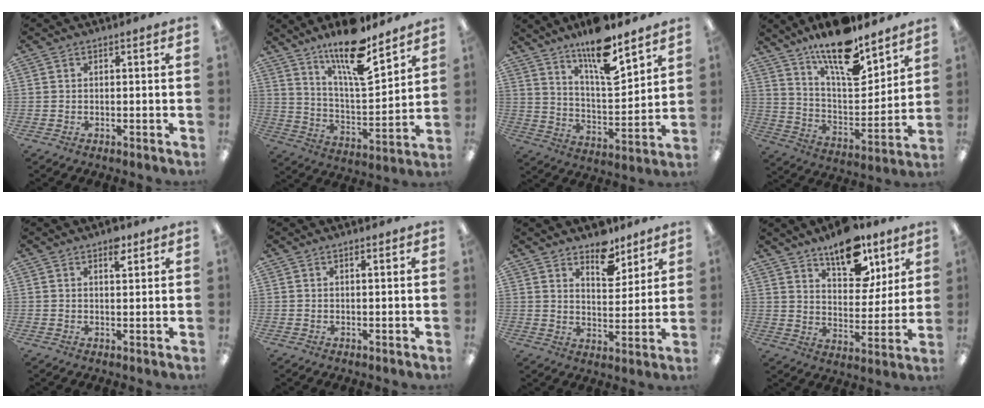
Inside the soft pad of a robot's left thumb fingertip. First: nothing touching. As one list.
[{"total": 16.6, "force": [12.6, 4.3, 9.9], "torque": [-0.171, -0.081, 0.210]}, {"total": 15.0, "force": [11.4, 4.0, 9.0], "torque": [-0.148, -0.074, 0.190]}, {"total": 17.3, "force": [13.3, 5.6, 9.5], "torque": [-0.164, -0.088, 0.228]}, {"total": 4.2, "force": [2.8, 1.7, 2.7], "torque": [-0.027, -0.011, 0.042]}, {"total": 0.8, "force": [0.6, 0.2, 0.5], "torque": [-0.012, 0.001, 0.010]}, {"total": 9.0, "force": [7.1, 4.4, 3.5], "torque": [-0.027, -0.050, 0.122]}, {"total": 14.9, "force": [10.8, 7.3, 7.2], "torque": [-0.095, -0.061, 0.189]}]